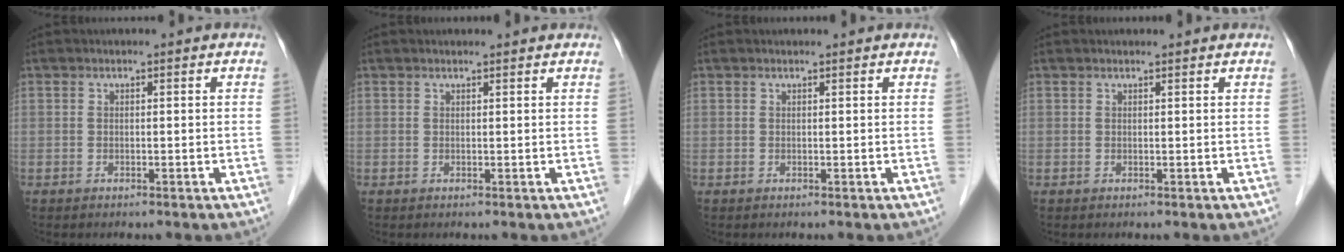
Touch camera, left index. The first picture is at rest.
{"total": 1.9, "force": [1.9, 0.1, 0.4], "torque": [-0.011, 0.010, 0.022]}
{"total": 1.0, "force": [1.0, 0.0, 0.2], "torque": [-0.009, 0.008, 0.014]}
{"total": 1.6, "force": [1.6, 0.1, 0.3], "torque": [-0.009, 0.010, 0.020]}